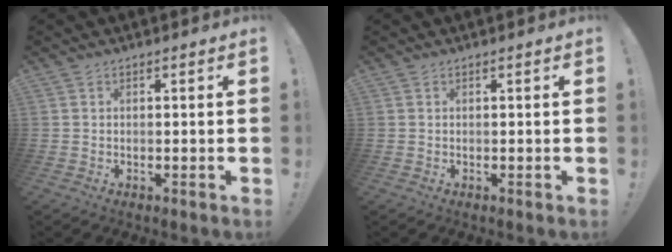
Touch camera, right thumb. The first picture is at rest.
{"total": 0.0}